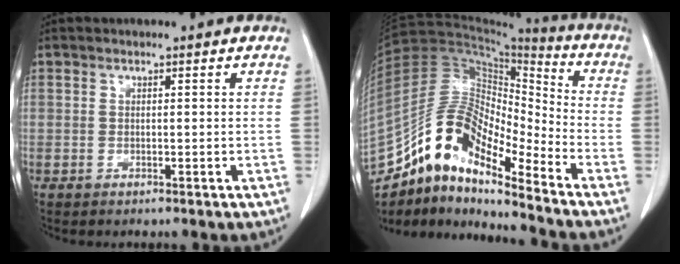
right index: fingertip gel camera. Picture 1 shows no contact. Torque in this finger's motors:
{"motor_torque": [1.00, -1.07, 0.62, 0.19]}